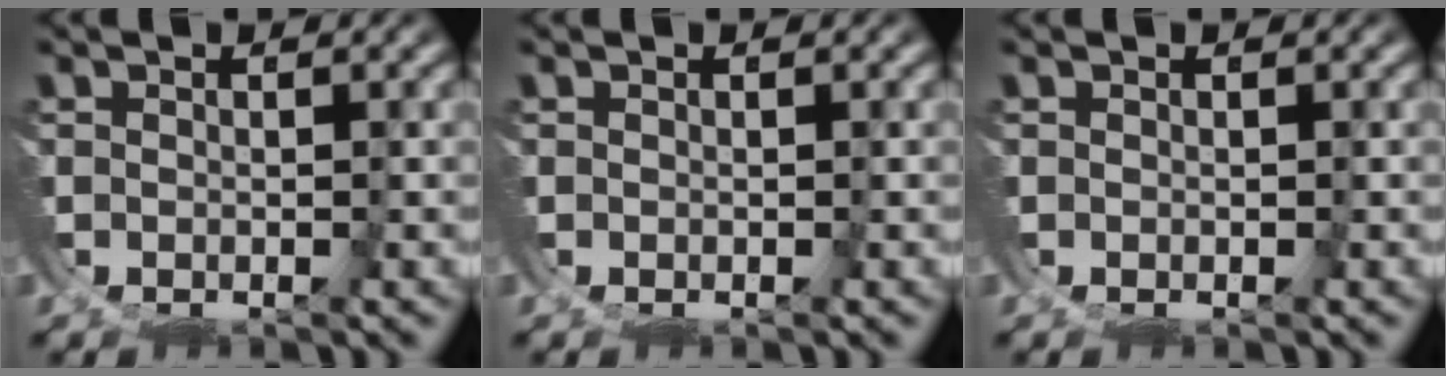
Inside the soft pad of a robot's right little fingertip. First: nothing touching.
{"total": 0.0}
{"total": 0.0}